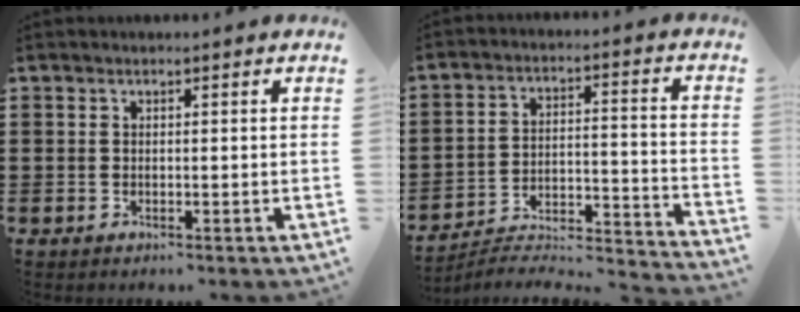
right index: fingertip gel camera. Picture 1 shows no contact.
{"total": 3.9, "force": [-3.6, 0.6, 1.3], "torque": [-0.028, -0.012, -0.079]}